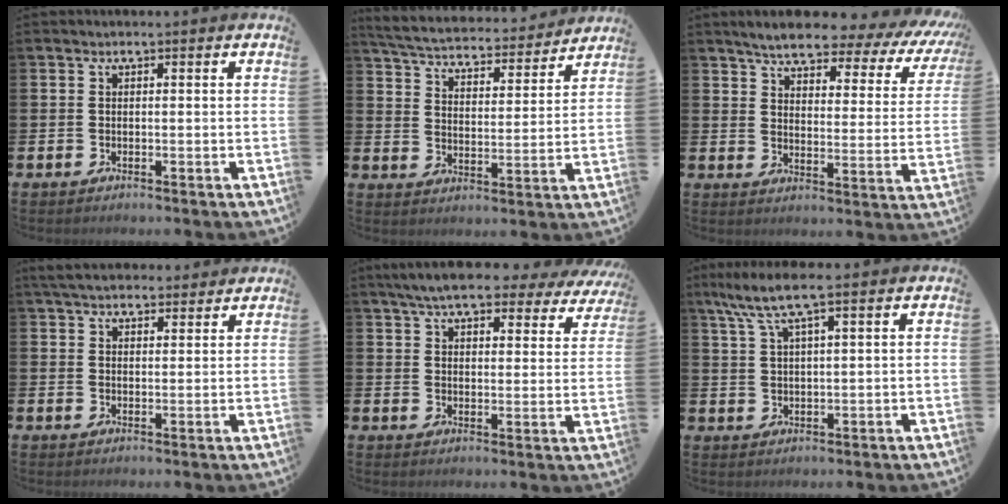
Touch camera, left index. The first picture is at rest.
{"total": 5.2, "force": [5.1, 0.9, 1.0], "torque": [-0.046, -0.042, 0.082]}
{"total": 6.0, "force": [5.1, 1.3, 2.9], "torque": [-0.064, -0.037, 0.075]}
{"total": 4.6, "force": [4.3, 1.3, 1.0], "torque": [-0.027, -0.013, 0.079]}
{"total": 7.4, "force": [6.6, 1.5, 3.1], "torque": [-0.069, -0.027, 0.115]}
{"total": 6.7, "force": [4.5, 1.2, 4.8], "torque": [-0.105, -0.003, 0.081]}